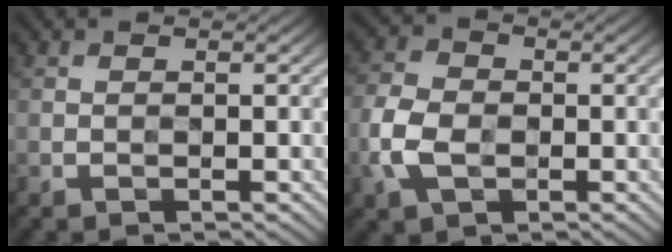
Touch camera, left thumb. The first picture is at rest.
{"total": 6.4, "force": [-2.1, 4.5, 4.1], "torque": [-0.114, -0.003, -0.048]}